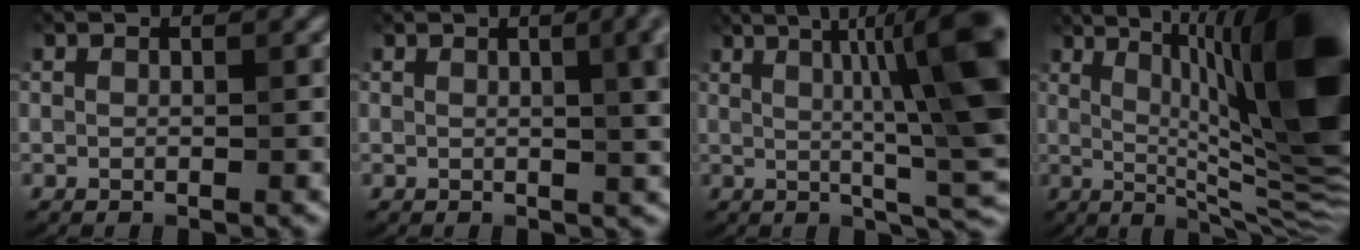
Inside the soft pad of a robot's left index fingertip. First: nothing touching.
{"total": 9.0, "force": [2.4, 4.5, 7.4], "torque": [-0.039, 0.049, 0.021]}
{"total": 12.0, "force": [2.3, 2.3, 11.6], "torque": [-0.139, 0.011, 0.039]}
{"total": 14.2, "force": [2.4, 2.8, 13.7], "torque": [-0.185, 0.010, 0.045]}